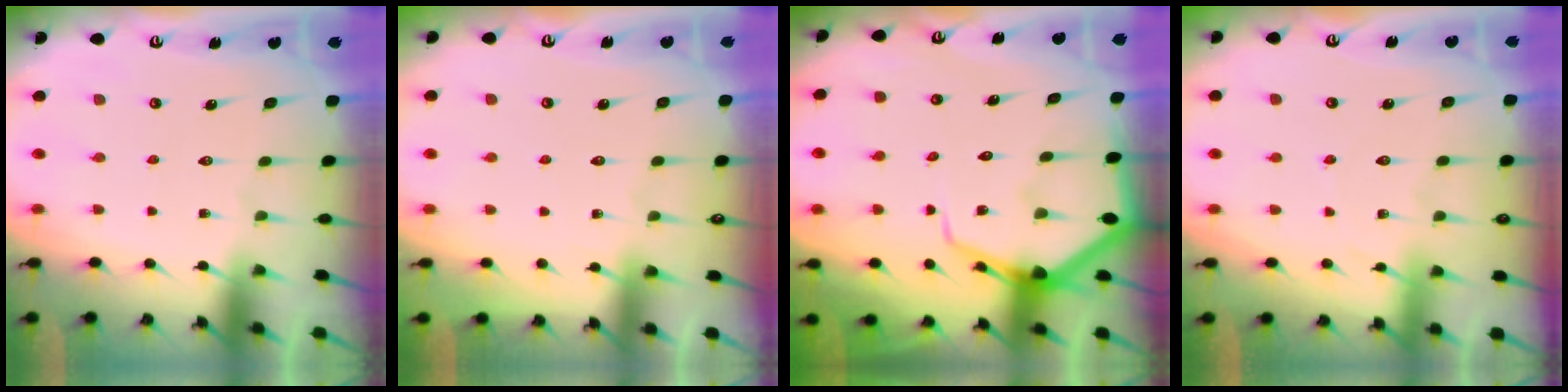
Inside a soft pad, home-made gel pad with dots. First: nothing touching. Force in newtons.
{"total": 4.2, "press": 4.2, "slide": 0.7}
{"total": 9.5, "press": 9.5, "slide": 1.0}
{"total": 2.9, "press": 2.8, "slide": 0.4}